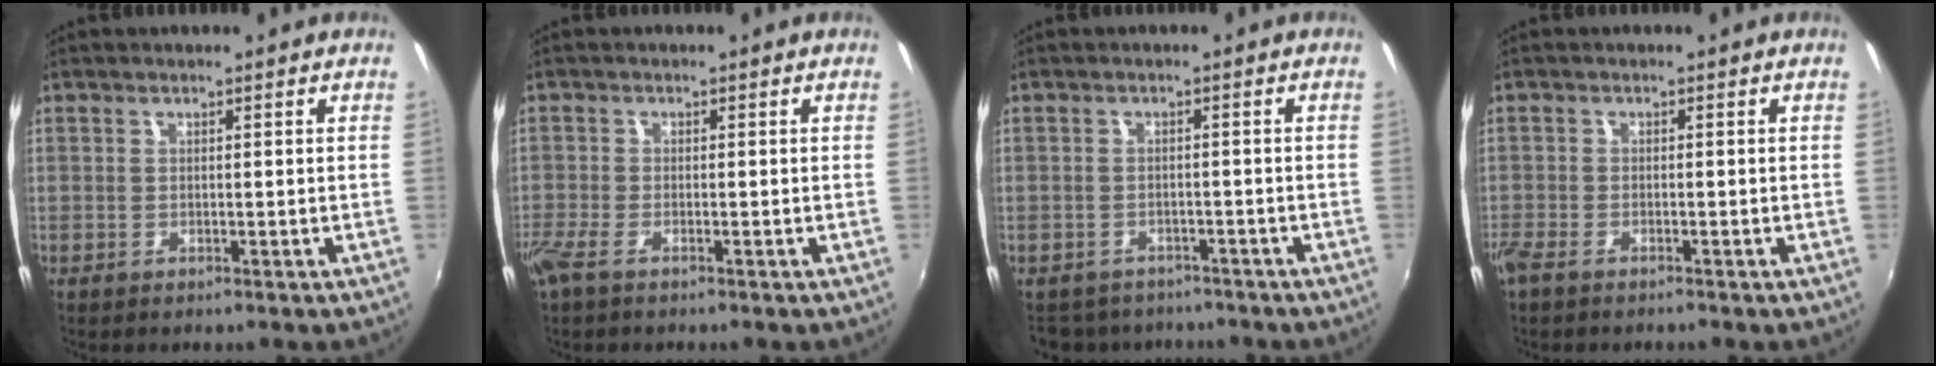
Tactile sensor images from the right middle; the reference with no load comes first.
{"total": 2.8, "force": [-1.9, 0.4, 2.0], "torque": [-0.048, -0.011, -0.041]}
{"total": 7.1, "force": [-6.0, 3.3, 1.6], "torque": [-0.043, -0.009, -0.083]}
{"total": 2.9, "force": [-2.4, 0.7, 1.5], "torque": [-0.041, -0.011, -0.050]}